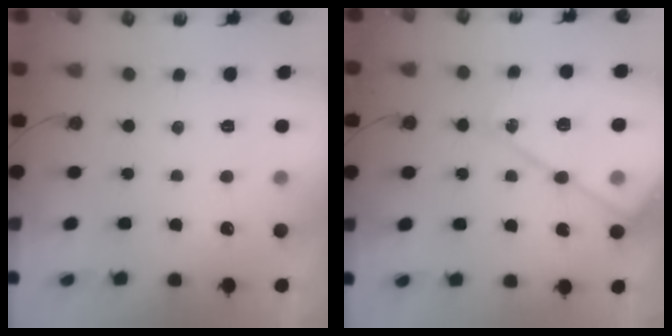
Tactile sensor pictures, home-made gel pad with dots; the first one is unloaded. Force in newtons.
{"total": 16.0, "press": 16.0, "slide": 1.2}